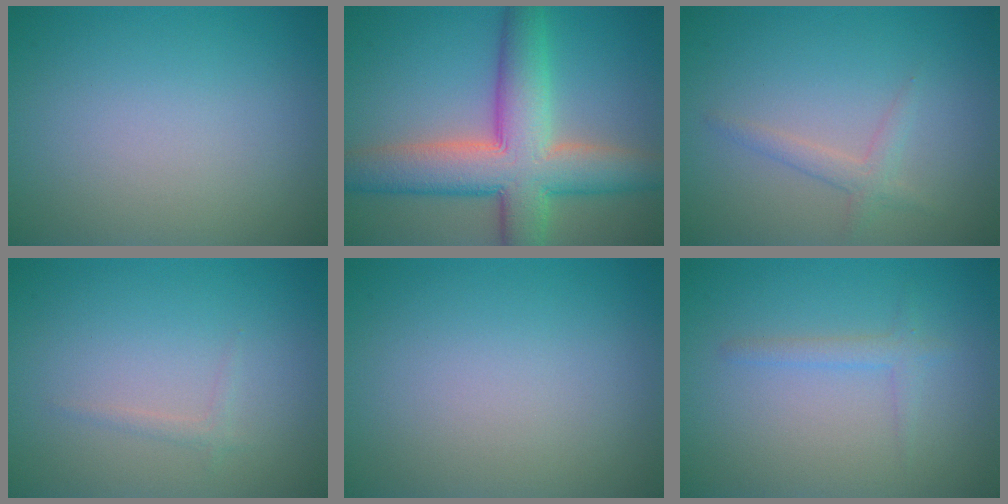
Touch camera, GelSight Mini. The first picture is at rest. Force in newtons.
{"total": 9.9, "press": 9.9, "slide": 0.5}
{"total": 1.6, "press": 1.6, "slide": 0.1}
{"total": 0.8, "press": 0.8, "slide": 0.1}
{"total": 0.0}
{"total": 1.4, "press": 1.4, "slide": 0.1}